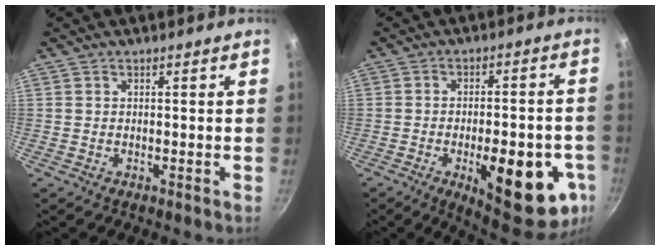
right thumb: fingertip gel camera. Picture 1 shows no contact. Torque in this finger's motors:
{"motor_torque": [0.01, 0.45, 0.72, -0.23, 0.03]}